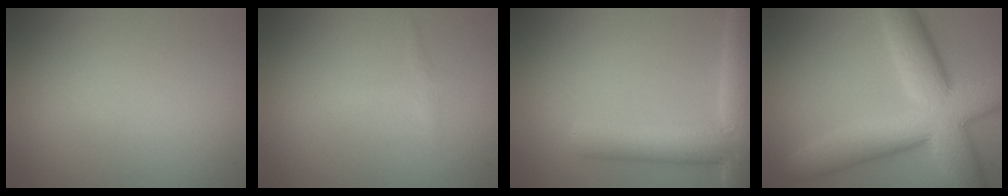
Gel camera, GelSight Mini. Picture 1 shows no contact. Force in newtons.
{"total": 1.0, "press": 1.0, "slide": 0.1}
{"total": 8.2, "press": 8.2, "slide": 0.5}
{"total": 10.8, "press": 10.8, "slide": 0.4}